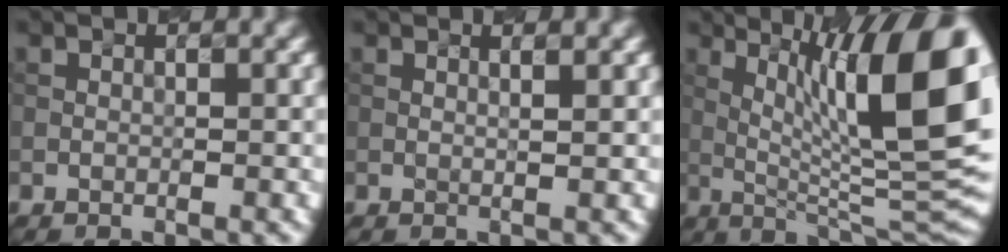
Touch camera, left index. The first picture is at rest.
{"total": 1.3, "force": [0.7, 0.4, 1.1], "torque": [-0.010, -0.001, 0.002]}
{"total": 14.5, "force": [3.6, 3.6, 13.6], "torque": [-0.182, 0.000, 0.062]}